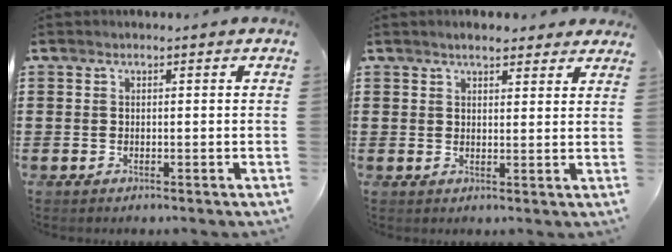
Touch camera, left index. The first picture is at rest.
{"total": 3.0, "force": [2.6, 0.7, 1.3], "torque": [-0.032, 0.002, 0.048]}